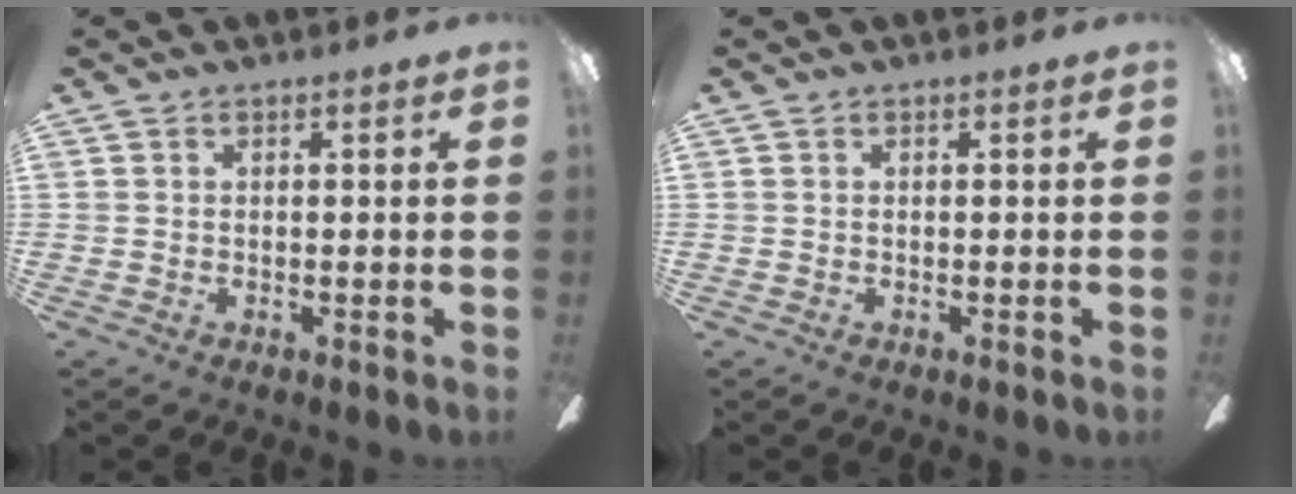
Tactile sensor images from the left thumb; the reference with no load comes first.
{"total": 0.0}